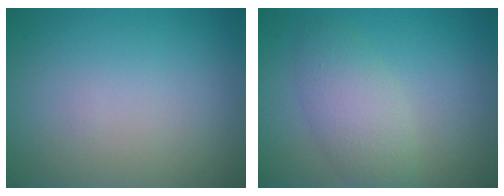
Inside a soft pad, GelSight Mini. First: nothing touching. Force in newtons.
{"total": 3.7, "press": 3.7, "slide": 0.2}